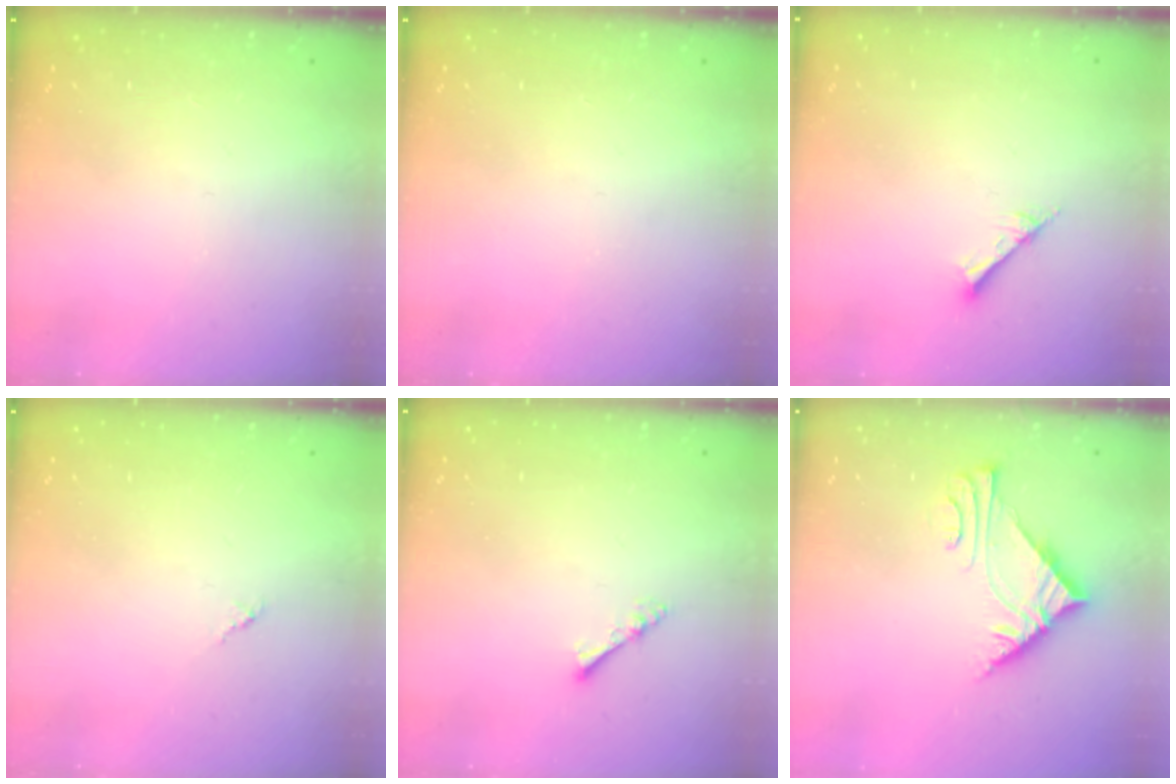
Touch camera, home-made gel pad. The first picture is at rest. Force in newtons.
{"total": 0.0}
{"total": 2.7, "press": 2.7, "slide": 0.2}
{"total": 0.0}
{"total": 2.7, "press": 2.7, "slide": 0.4}
{"total": 6.7, "press": 6.7, "slide": 0.3}